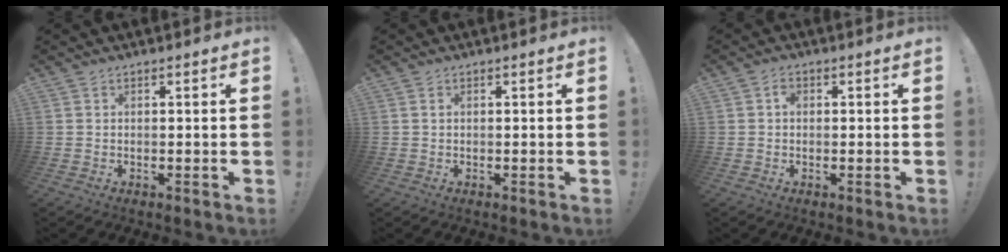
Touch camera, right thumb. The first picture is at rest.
{"total": 0.6, "force": [0.2, 0.3, 0.4], "torque": [-0.014, 0.003, 0.006]}
{"total": 1.5, "force": [0.1, 1.3, 0.8], "torque": [-0.010, 0.003, 0.000]}